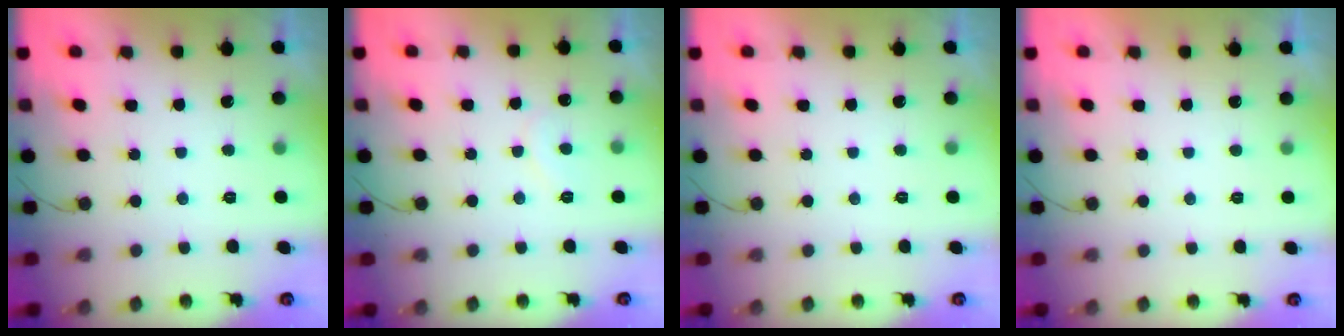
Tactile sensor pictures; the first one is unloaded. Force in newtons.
{"total": 5.5, "press": 5.5, "slide": 0.4}
{"total": 0.0}
{"total": 1.9, "press": 1.9, "slide": 0.1}